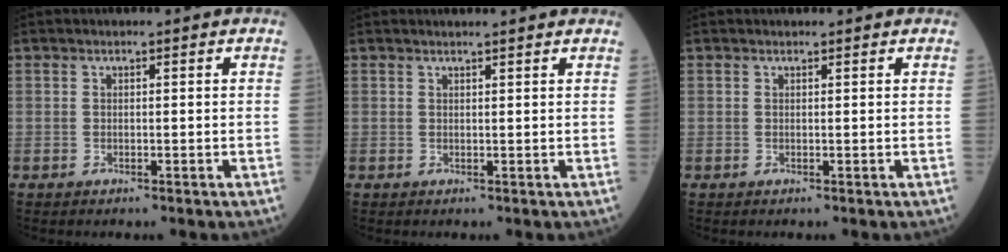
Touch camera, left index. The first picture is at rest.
{"total": 3.9, "force": [3.7, 0.1, 1.4], "torque": [-0.019, 0.013, 0.038]}
{"total": 0.7, "force": [0.7, 0.2, 0.2], "torque": [-0.008, 0.003, 0.006]}